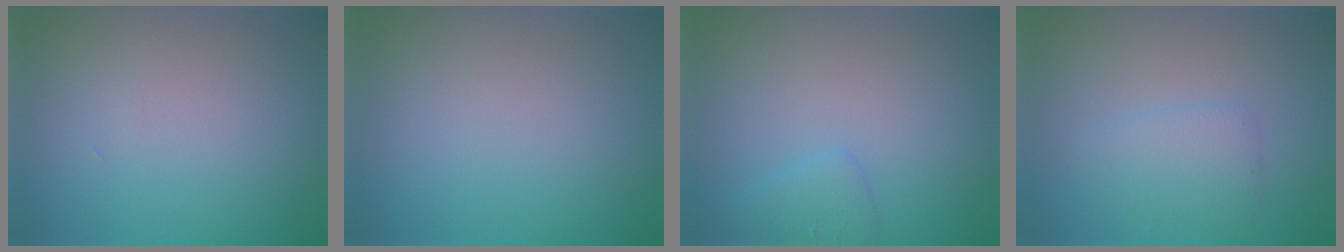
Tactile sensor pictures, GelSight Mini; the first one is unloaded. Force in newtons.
{"total": 0.0}
{"total": 1.6, "press": 1.6, "slide": 0.1}
{"total": 2.2, "press": 2.2, "slide": 0.0}